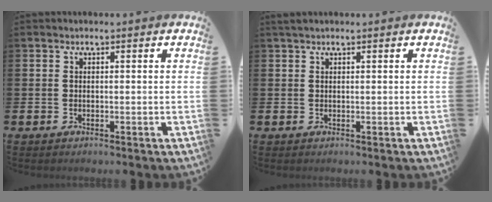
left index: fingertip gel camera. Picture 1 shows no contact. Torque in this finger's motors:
{"motor_torque": [0.09, -0.11, -0.01, 0.04]}